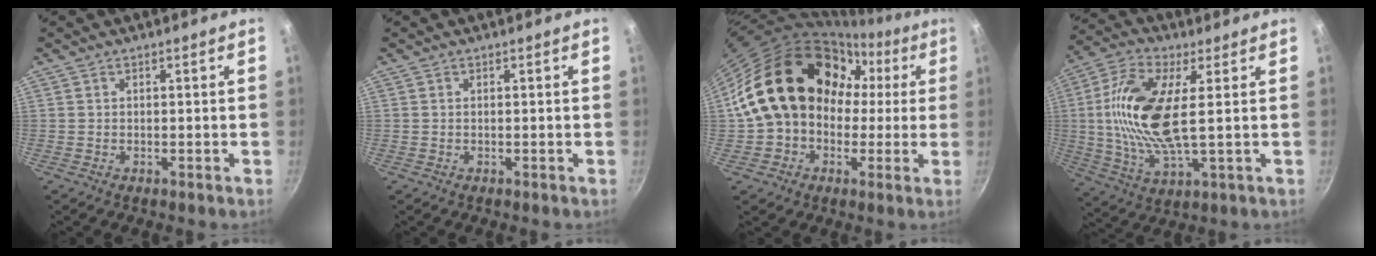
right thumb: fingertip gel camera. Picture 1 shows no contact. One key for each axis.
{"total": 0.0}
{"total": 20.2, "fx": 1.6, "fy": 16.5, "fz": 11.6, "tx": -0.173, "ty": 0.061, "tz": 0.025}
{"total": 16.3, "fx": 2.3, "fy": 6.2, "fz": 14.9, "tx": -0.313, "ty": 0.000, "tz": 0.037}